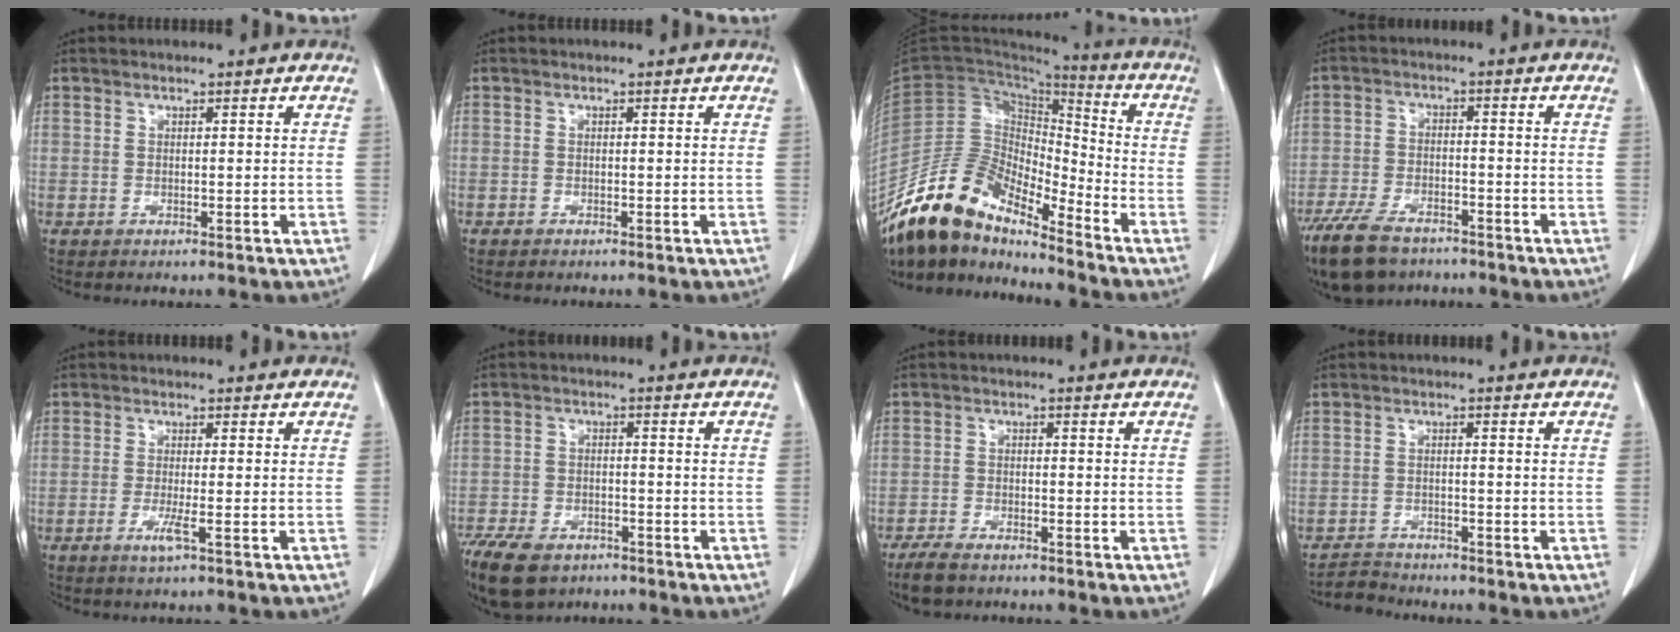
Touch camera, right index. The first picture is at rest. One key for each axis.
{"total": 0.0}
{"total": 14.6, "fx": -12.2, "fy": 4.5, "fz": 6.5, "tx": -0.120, "ty": 0.036, "tz": -0.234}
{"total": 10.8, "fx": -8.2, "fy": 4.3, "fz": 5.6, "tx": -0.109, "ty": -0.017, "tz": -0.143}
{"total": 2.5, "fx": -1.2, "fy": -0.3, "fz": 2.2, "tx": -0.044, "ty": -0.006, "tz": -0.026}
{"total": 13.7, "fx": -9.4, "fy": 7.3, "fz": 6.9, "tx": -0.172, "ty": -0.016, "tz": -0.153}
{"total": 4.4, "fx": -3.6, "fy": 1.2, "fz": 2.1, "tx": -0.044, "ty": -0.009, "tz": -0.069}
{"total": 3.0, "fx": -2.9, "fy": 0.3, "fz": -0.5, "tx": 0.007, "ty": -0.013, "tz": -0.055}